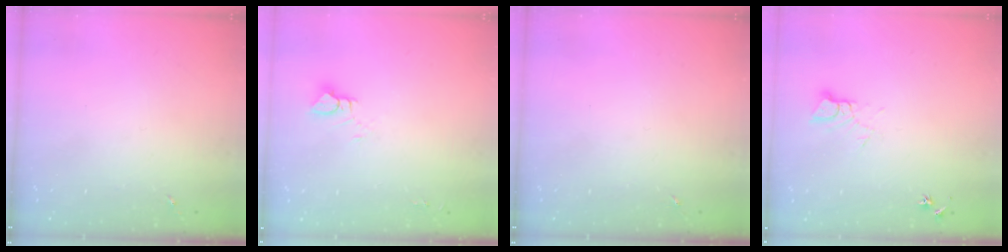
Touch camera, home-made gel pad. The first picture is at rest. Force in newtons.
{"total": 4.6, "press": 4.5, "slide": 0.5}
{"total": 0.0}
{"total": 5.4, "press": 5.4, "slide": 0.5}